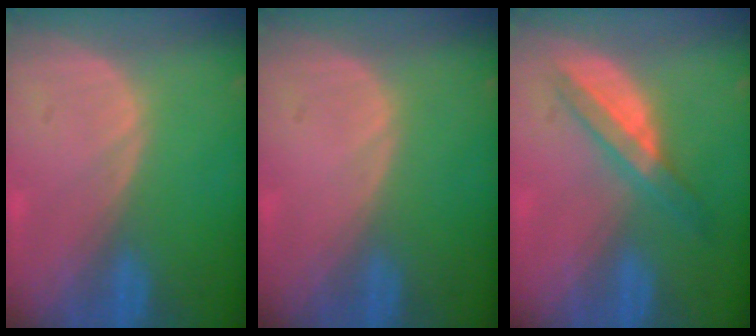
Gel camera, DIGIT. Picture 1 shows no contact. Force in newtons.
{"total": 0.0}
{"total": 5.8, "press": 5.3, "slide": 2.2}